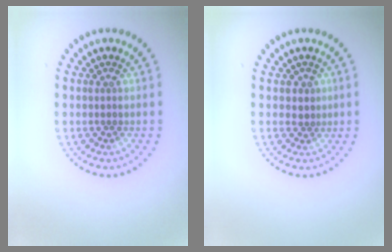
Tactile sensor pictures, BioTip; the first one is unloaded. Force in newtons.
{"total": 1.0, "press": 0.7, "slide": 0.7}